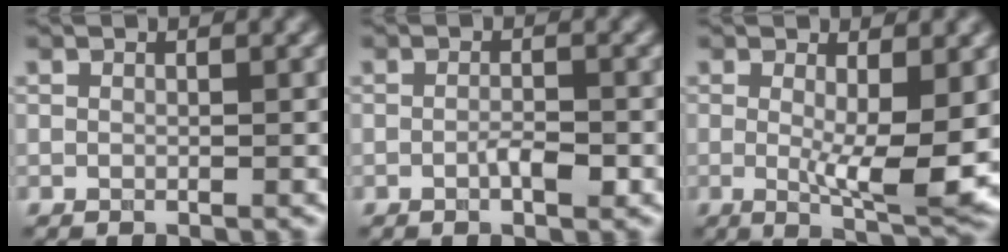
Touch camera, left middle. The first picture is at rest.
{"total": 1.8, "force": [-0.6, 0.5, 1.6], "torque": [-0.030, -0.004, -0.014]}
{"total": 6.5, "force": [-0.2, 1.4, 6.3], "torque": [-0.096, -0.022, 0.003]}